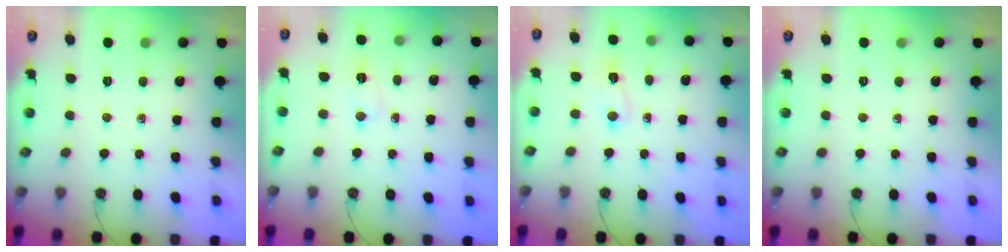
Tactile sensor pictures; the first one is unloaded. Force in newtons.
{"total": 2.7, "press": 2.7, "slide": 0.4}
{"total": 3.1, "press": 3.1, "slide": 0.4}
{"total": 0.0}